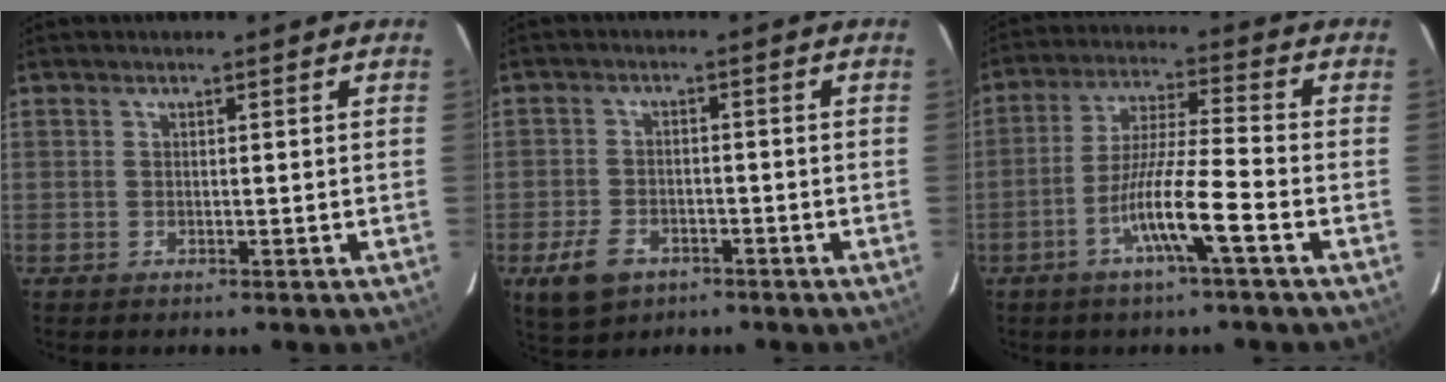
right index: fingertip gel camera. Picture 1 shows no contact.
{"total": 5.8, "force": [-3.0, 3.9, 3.0], "torque": [-0.064, -0.002, -0.042]}
{"total": 9.7, "force": [-4.3, -0.4, 8.7], "torque": [-0.166, -0.001, -0.085]}